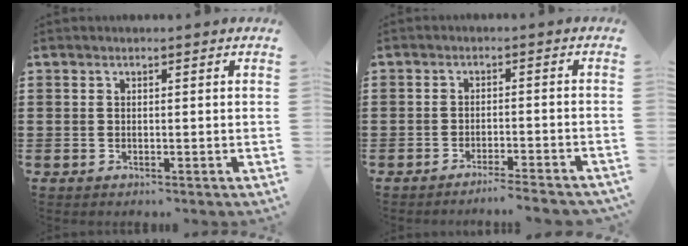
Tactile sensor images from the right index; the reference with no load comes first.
{"total": 2.9, "force": [-2.7, -0.6, 0.9], "torque": [-0.018, -0.007, -0.054]}